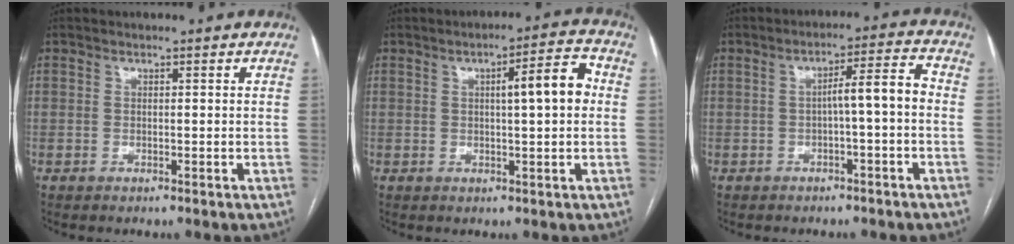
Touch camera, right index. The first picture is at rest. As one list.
[{"total": 7.0, "force": [0.9, 1.0, 6.9], "torque": [-0.100, 0.020, 0.011]}, {"total": 5.5, "force": [-0.9, 0.3, 5.5], "torque": [-0.080, 0.022, -0.011]}]